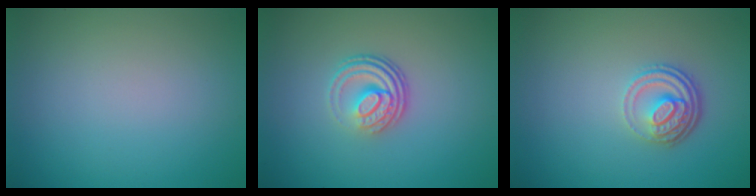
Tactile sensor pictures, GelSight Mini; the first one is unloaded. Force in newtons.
{"total": 3.9, "press": 2.6, "slide": 2.9}
{"total": 3.7, "press": 2.6, "slide": 2.6}